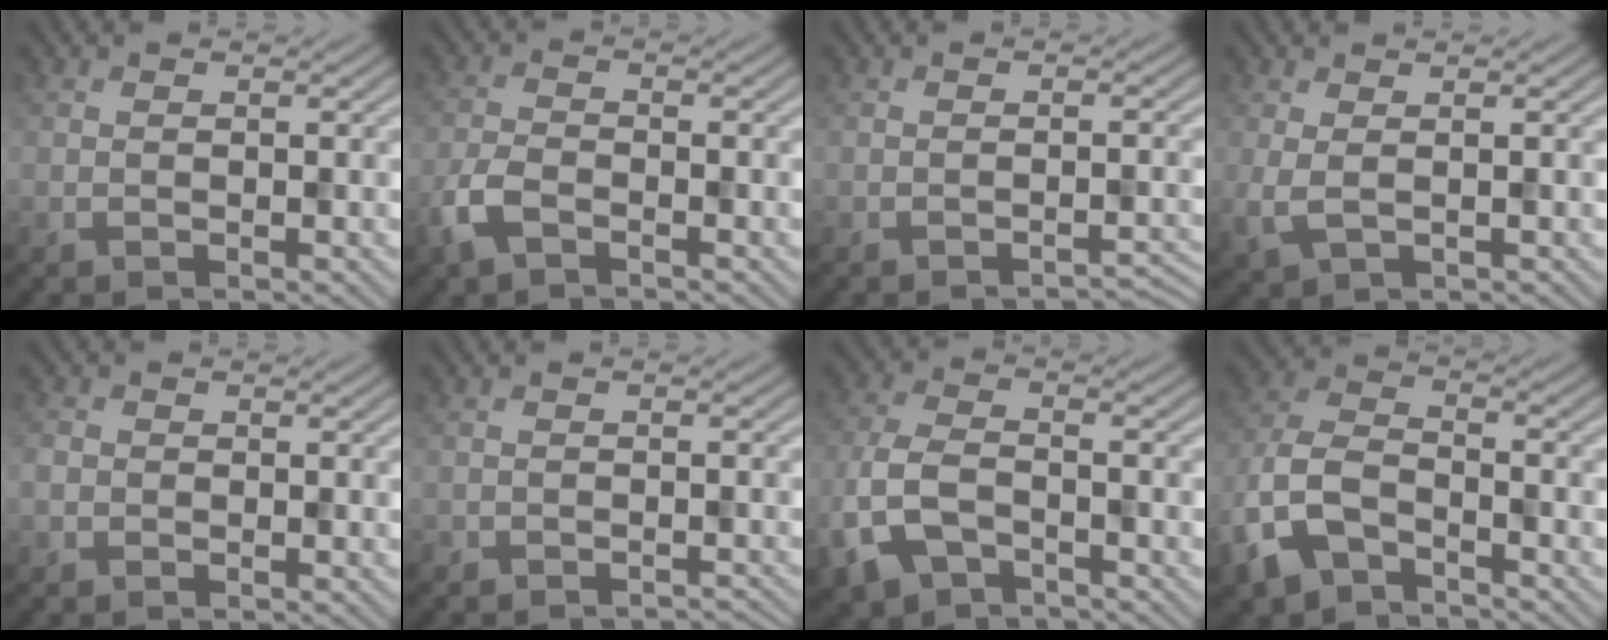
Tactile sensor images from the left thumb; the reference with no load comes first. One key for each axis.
{"total": 3.9, "fx": -2.4, "fy": 1.7, "fz": 2.6, "tx": -0.065, "ty": -0.005, "tz": -0.062}
{"total": 1.9, "fx": -1.6, "fy": 0.3, "fz": 1.0, "tx": -0.008, "ty": 0.004, "tz": -0.029}
{"total": 2.7, "fx": 0.6, "fy": 1.0, "fz": 2.4, "tx": -0.063, "ty": -0.004, "tz": 0.008}
{"total": 1.4, "fx": -0.5, "fy": 1.2, "fz": 0.5, "tx": -0.009, "ty": -0.003, "tz": -0.016}
{"total": 1.9, "fx": -1.8, "fy": 0.2, "fz": 0.4, "tx": 0.000, "ty": -0.002, "tz": -0.028}
{"total": 7.9, "fx": -4.2, "fy": 4.1, "fz": 5.4, "tx": -0.138, "ty": -0.008, "tz": -0.094}
{"total": 8.9, "fx": -5.2, "fy": 4.5, "fz": 5.6, "tx": -0.139, "ty": -0.006, "tz": -0.122}